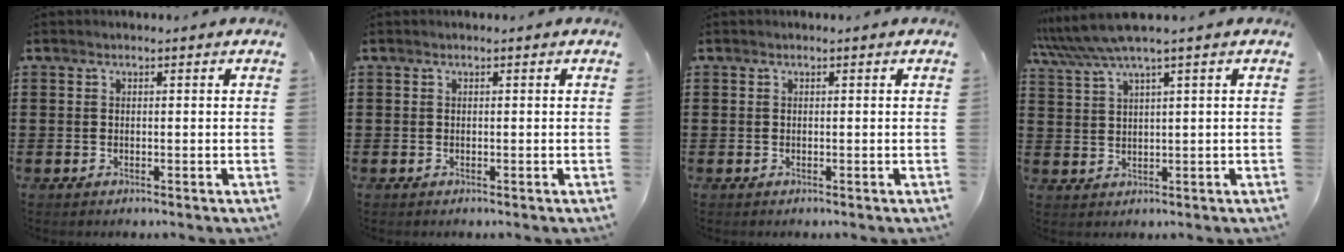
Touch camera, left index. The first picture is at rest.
{"total": 0.0}
{"total": 0.0}
{"total": 4.8, "force": [3.3, -0.2, 3.5], "torque": [-0.085, -0.008, 0.055]}